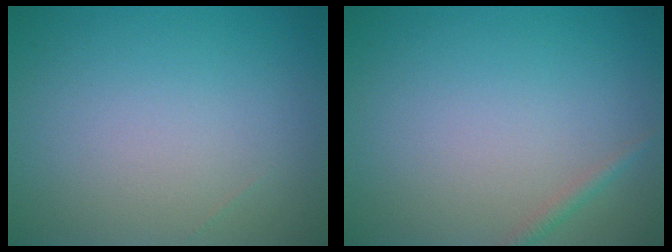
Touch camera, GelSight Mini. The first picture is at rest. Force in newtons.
{"total": 0.9, "press": 0.9, "slide": 0.0}